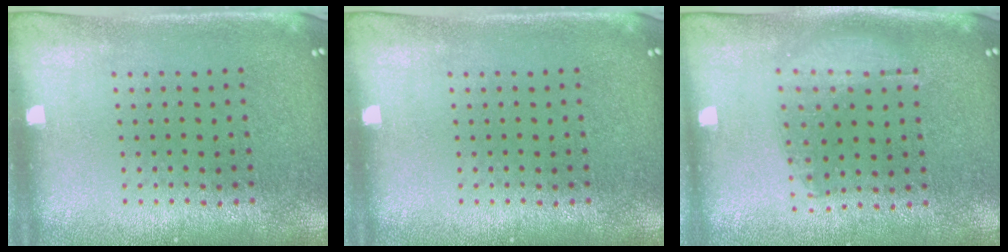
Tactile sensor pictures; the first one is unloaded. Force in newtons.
{"total": 0.0}
{"total": 1.0, "press": 0.9, "slide": 0.4}